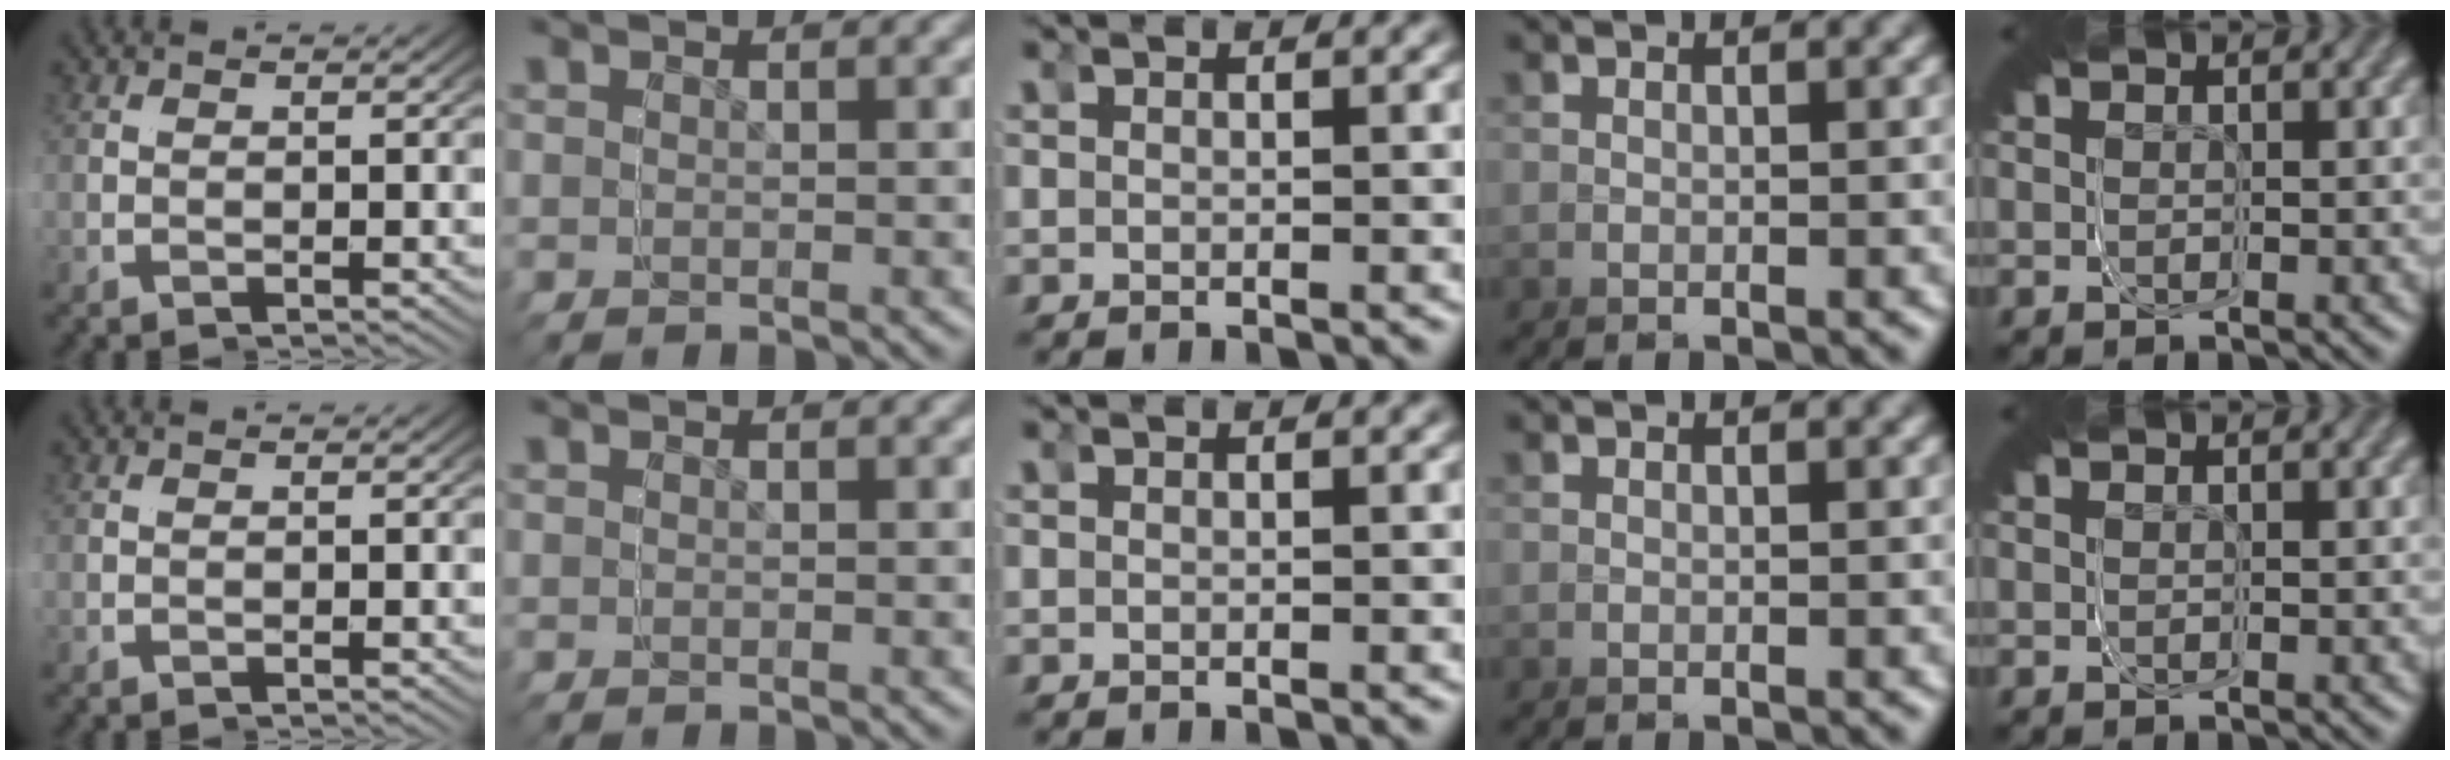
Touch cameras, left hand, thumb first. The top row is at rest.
{}